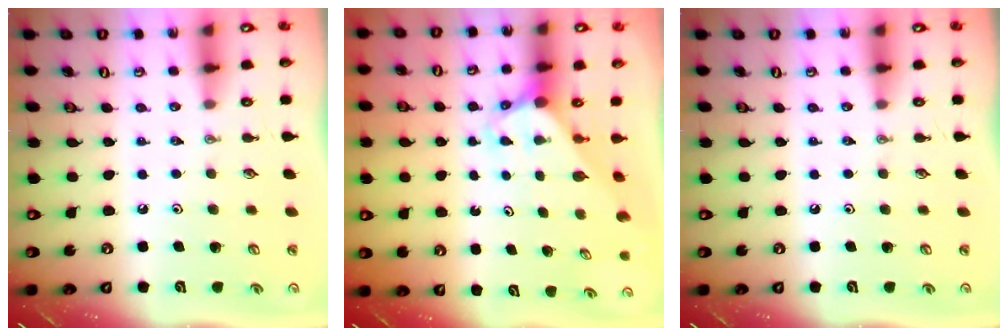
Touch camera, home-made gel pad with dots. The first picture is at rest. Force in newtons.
{"total": 3.1, "press": 3.1, "slide": 0.2}
{"total": 0.0}